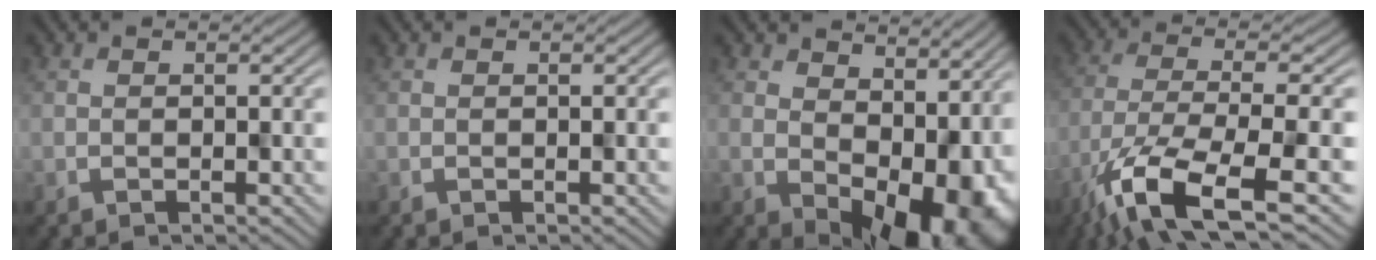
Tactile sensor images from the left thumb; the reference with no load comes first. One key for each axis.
{"total": 0.0}
{"total": 12.5, "fx": -0.1, "fy": 7.7, "fz": 9.9, "tx": -0.130, "ty": -0.032, "tz": 0.029}
{"total": 12.4, "fx": -5.3, "fy": 4.7, "fz": 10.2, "tx": -0.216, "ty": -0.028, "tz": -0.089}